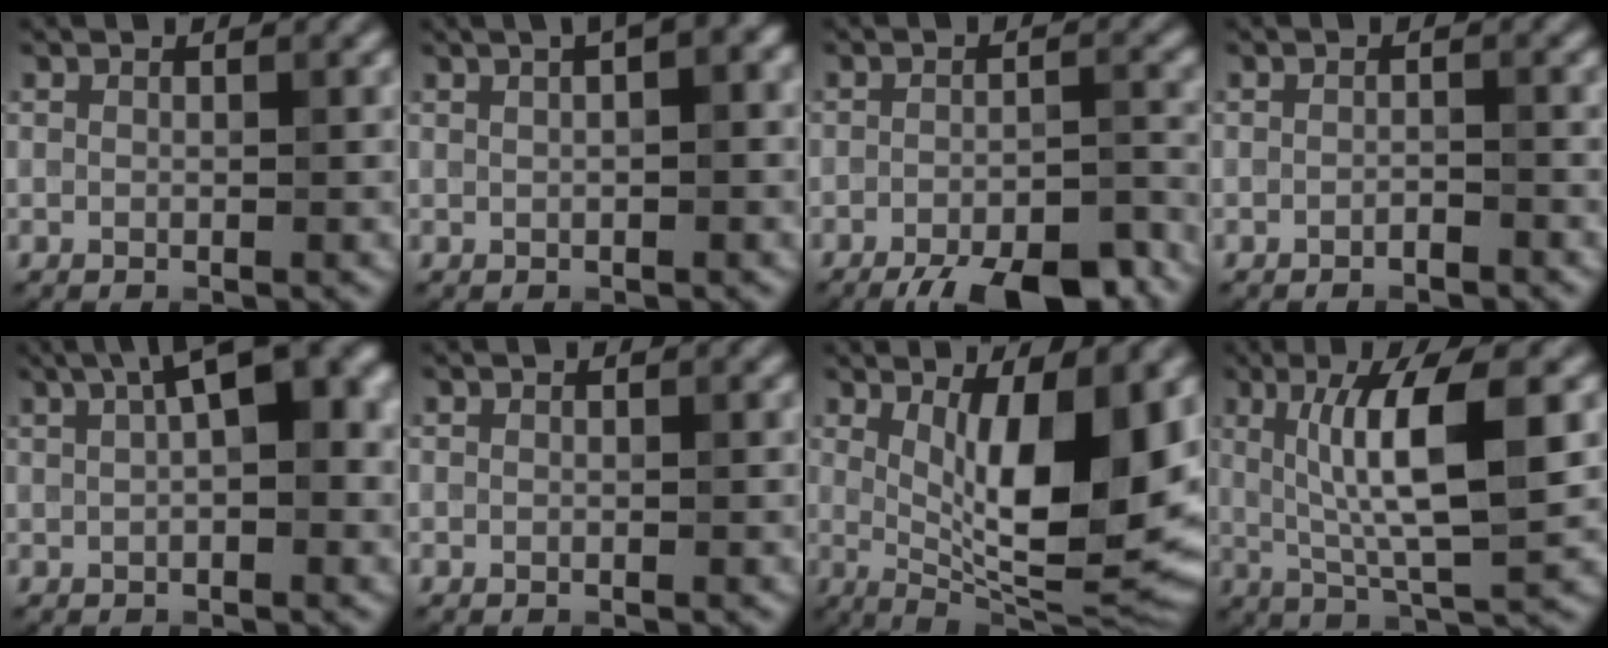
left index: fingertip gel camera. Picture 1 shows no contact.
{"total": 7.2, "force": [2.8, 3.2, 5.9], "torque": [-0.035, 0.044, 0.014]}
{"total": 10.8, "force": [-8.7, 3.2, 5.6], "torque": [-0.065, -0.015, -0.111]}
{"total": 0.9, "force": [-0.7, 0.2, 0.5], "torque": [-0.007, 0.001, -0.012]}
{"total": 8.3, "force": [2.6, 3.0, 7.3], "torque": [-0.094, 0.022, 0.036]}
{"total": 0.0}
{"total": 12.7, "force": [1.9, 3.9, 11.9], "torque": [-0.167, -0.015, 0.034]}
{"total": 8.5, "force": [1.6, 1.8, 8.1], "torque": [-0.128, -0.002, 0.032]}